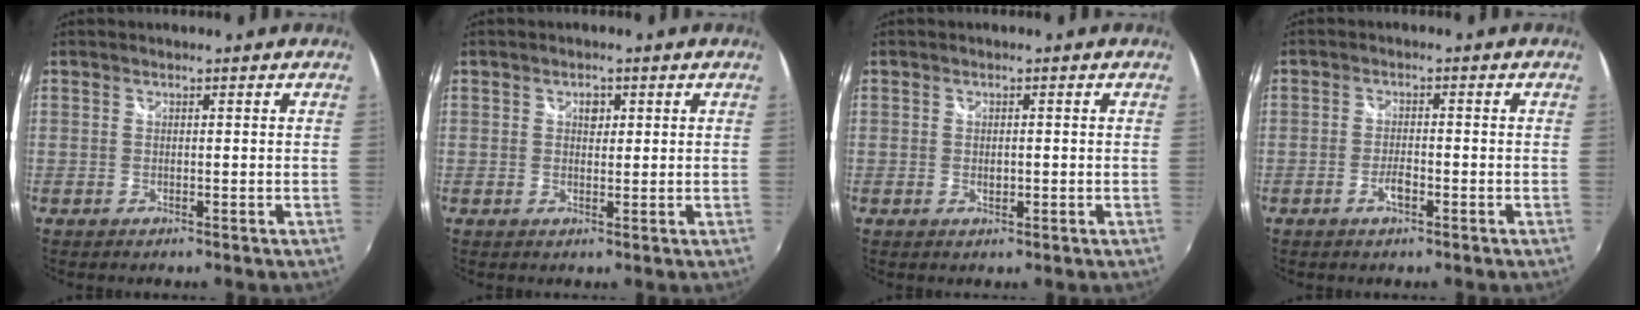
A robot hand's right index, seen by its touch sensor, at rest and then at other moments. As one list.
[{"total": 1.7, "force": [0.6, 1.3, 0.9], "torque": [-0.011, 0.005, 0.008]}, {"total": 1.3, "force": [-0.3, 0.9, 0.9], "torque": [-0.014, 0.000, -0.004]}, {"total": 2.6, "force": [-1.4, 0.9, 1.9], "torque": [-0.044, 0.002, -0.029]}]